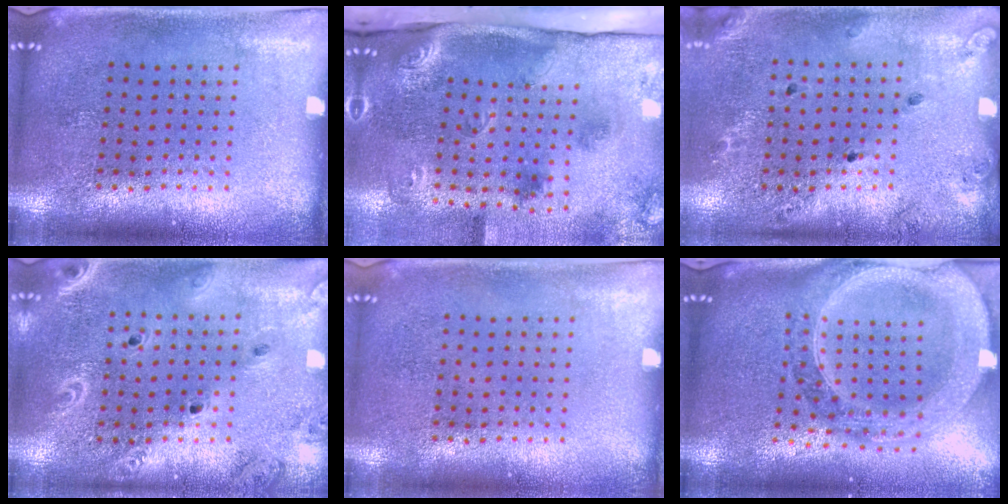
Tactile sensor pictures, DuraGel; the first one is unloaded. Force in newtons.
{"total": 3.4, "press": 2.1, "slide": 2.6}
{"total": 1.3, "press": 1.2, "slide": 0.6}
{"total": 2.1, "press": 1.9, "slide": 0.9}
{"total": 0.0}
{"total": 3.2, "press": 2.7, "slide": 1.8}